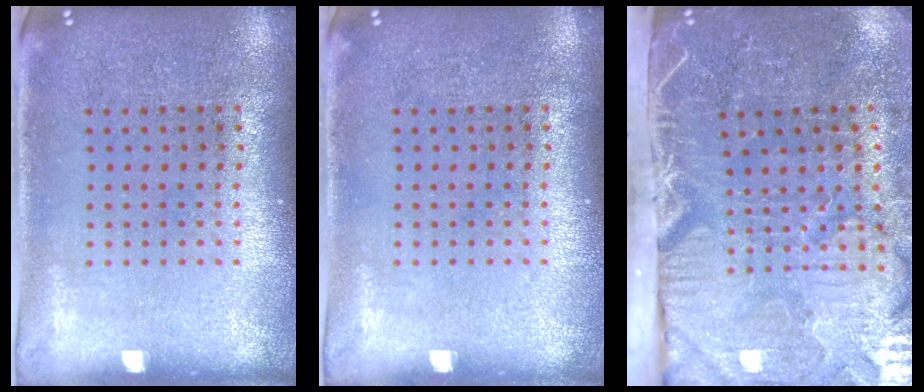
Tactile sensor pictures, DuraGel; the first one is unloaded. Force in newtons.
{"total": 0.0}
{"total": 5.4, "press": 4.4, "slide": 3.1}